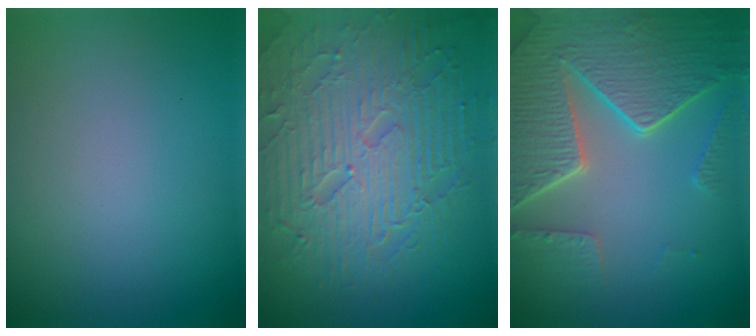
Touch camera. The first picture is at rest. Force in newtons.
{"total": 9.5, "press": 6.4, "slide": 7.0}
{"total": 8.4, "press": 6.2, "slide": 5.7}